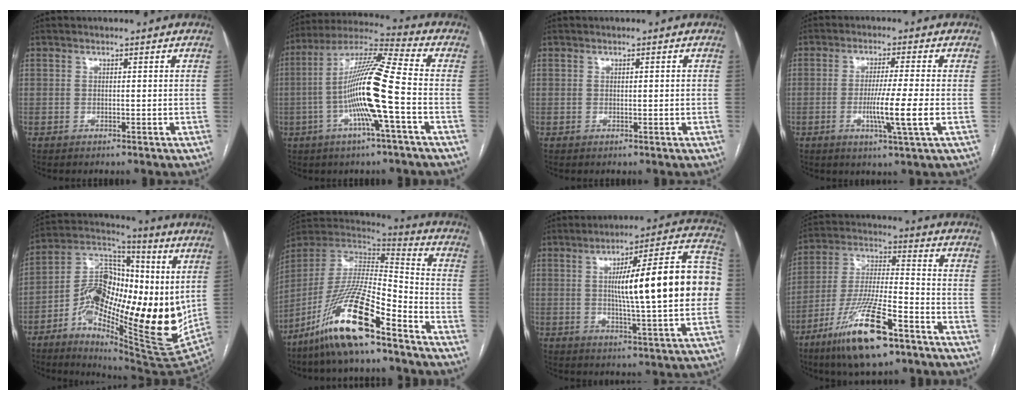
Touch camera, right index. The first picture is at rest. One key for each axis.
{"total": 15.1, "fx": -3.0, "fy": -0.3, "fz": 14.8, "tx": -0.279, "ty": 0.005, "tz": -0.067}
{"total": 0.7, "fx": 0.1, "fy": 0.2, "fz": 0.7, "tx": -0.014, "ty": 0.002, "tz": 0.005}
{"total": 7.6, "fx": -1.6, "fy": -1.0, "fz": 7.4, "tx": -0.129, "ty": -0.020, "tz": -0.032}
{"total": 23.5, "fx": -1.4, "fy": 9.9, "fz": 21.3, "tx": -0.368, "ty": 0.013, "tz": -0.023}
{"total": 18.6, "fx": -12.4, "fy": 2.4, "fz": 13.7, "tx": -0.301, "ty": -0.027, "tz": -0.234}
{"total": 22.1, "fx": 1.8, "fy": 2.4, "fz": 21.9, "tx": -0.275, "ty": 0.036, "tz": 0.022}
{"total": 16.3, "fx": -9.7, "fy": 2.8, "fz": 12.7, "tx": -0.263, "ty": -0.031, "tz": -0.174}